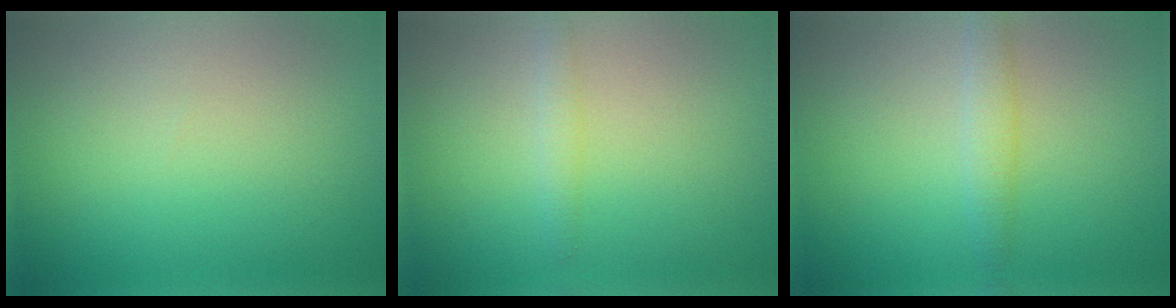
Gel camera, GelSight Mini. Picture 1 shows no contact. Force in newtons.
{"total": 1.1, "press": 1.1, "slide": 0.0}
{"total": 1.9, "press": 1.9, "slide": 0.2}